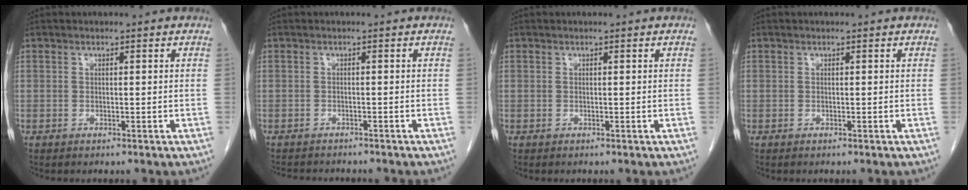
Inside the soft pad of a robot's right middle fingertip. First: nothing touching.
{"total": 6.0, "force": [-5.6, 1.4, 1.8], "torque": [-0.022, -0.003, -0.078]}
{"total": 0.0}
{"total": 0.0}